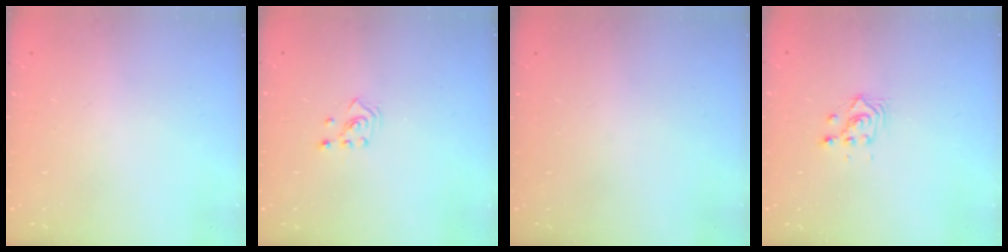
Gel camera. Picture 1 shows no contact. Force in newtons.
{"total": 2.3, "press": 2.2, "slide": 0.8}
{"total": 0.0}
{"total": 2.8, "press": 2.8, "slide": 0.1}